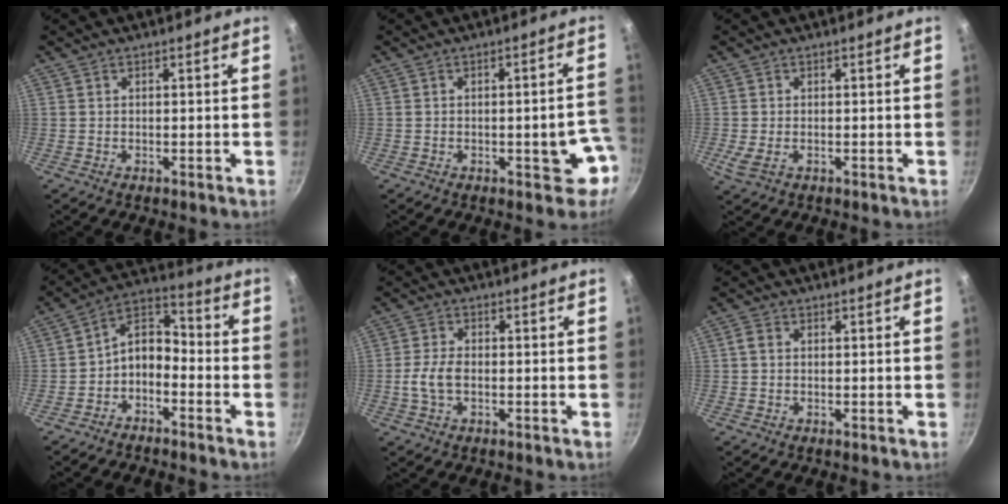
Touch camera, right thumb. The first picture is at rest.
{"total": 7.2, "force": [-2.3, 3.2, 6.1], "torque": [-0.028, 0.035, -0.025]}
{"total": 2.8, "force": [-0.6, 1.7, 2.1], "torque": [-0.038, -0.008, -0.009]}
{"total": 8.0, "force": [-3.5, 5.1, 5.1], "torque": [-0.077, 0.068, -0.073]}
{"total": 5.0, "force": [-0.9, 2.9, 3.9], "torque": [-0.084, 0.013, -0.022]}
{"total": 1.4, "force": [0.0, 1.1, 0.9], "torque": [-0.019, 0.005, 0.000]}